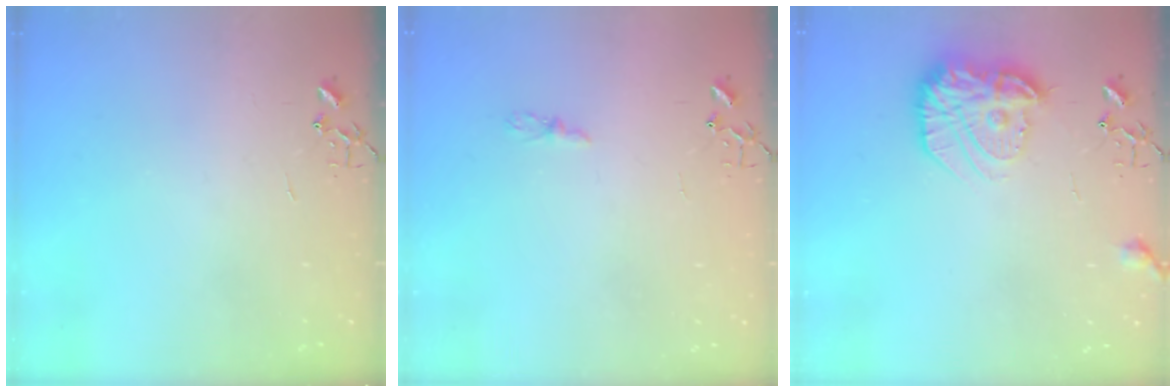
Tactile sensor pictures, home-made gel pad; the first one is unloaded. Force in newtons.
{"total": 4.4, "press": 4.3, "slide": 0.5}
{"total": 16.5, "press": 16.5, "slide": 1.1}